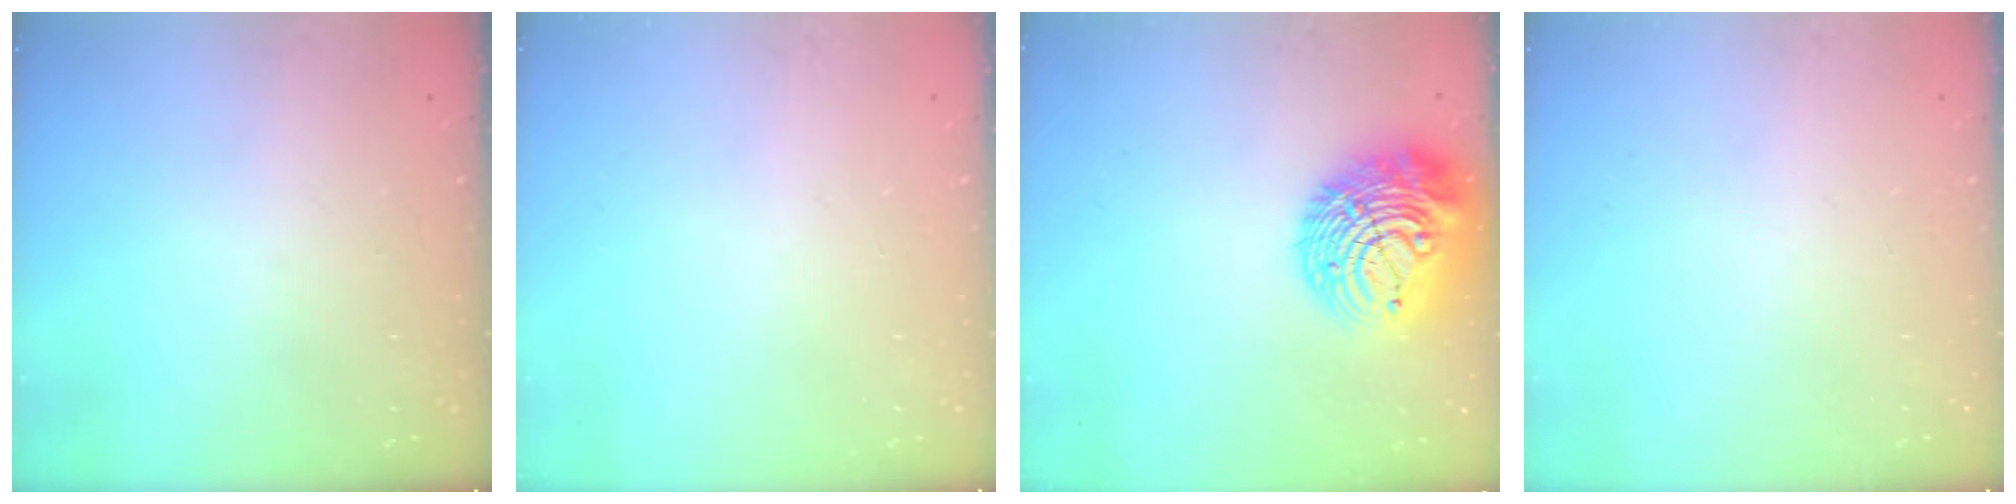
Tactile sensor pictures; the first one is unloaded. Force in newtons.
{"total": 0.0}
{"total": 16.6, "press": 16.5, "slide": 2.4}
{"total": 0.0}